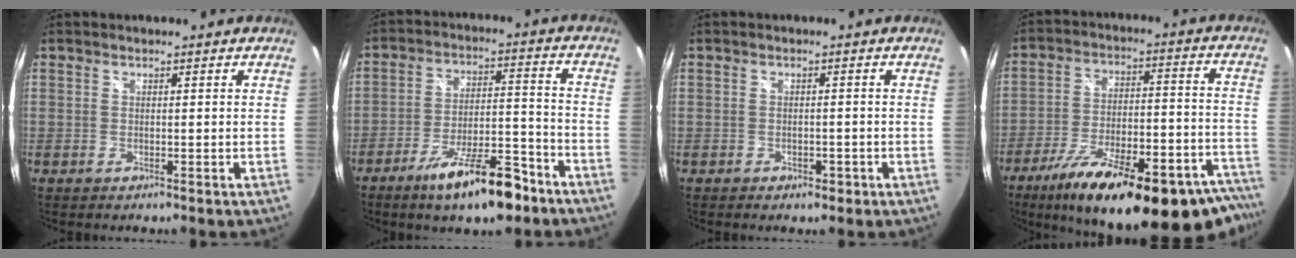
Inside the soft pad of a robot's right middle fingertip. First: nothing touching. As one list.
[{"total": 13.7, "force": [-9.6, 3.5, 9.1], "torque": [-0.161, -0.001, -0.147]}, {"total": 2.3, "force": [-1.3, 1.5, 1.3], "torque": [-0.024, -0.004, -0.014]}, {"total": 32.2, "force": [-25.2, 8.0, 18.3], "torque": [-0.260, -0.023, -0.348]}]